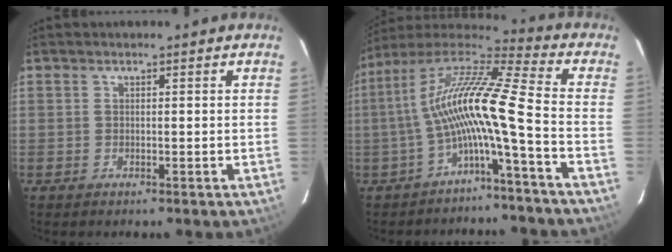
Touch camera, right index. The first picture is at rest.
{"total": 13.6, "force": [-3.4, 0.0, 13.2], "torque": [-0.240, 0.007, -0.070]}